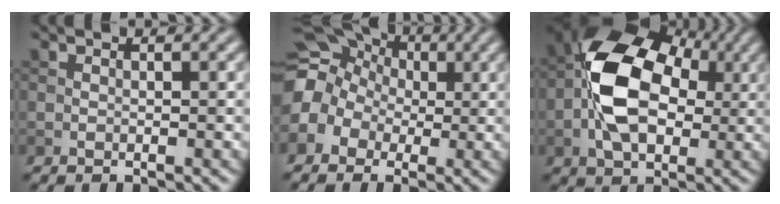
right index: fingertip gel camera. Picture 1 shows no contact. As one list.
[{"total": 12.2, "force": [0.4, 11.1, 5.2], "torque": [-0.131, 0.024, -0.047]}, {"total": 10.5, "force": [-0.2, 7.1, 7.8], "torque": [-0.142, 0.014, -0.013]}]